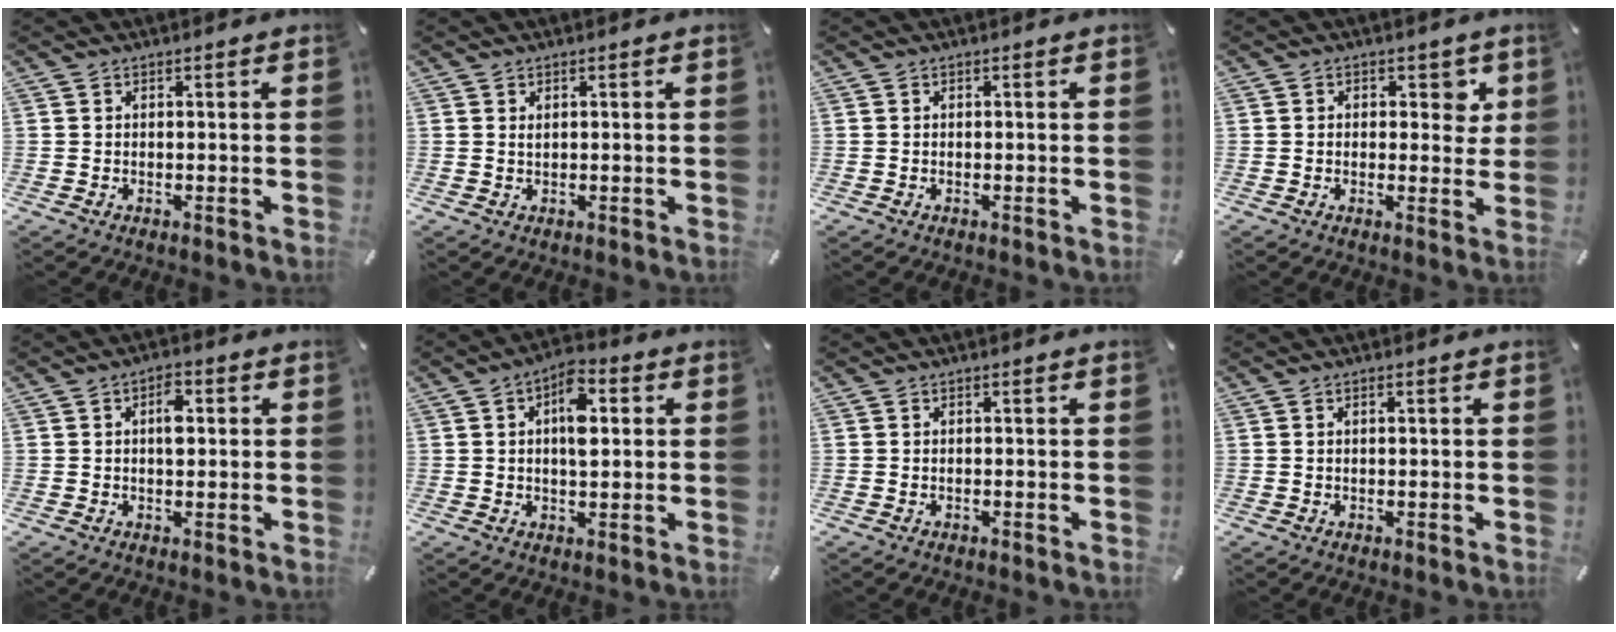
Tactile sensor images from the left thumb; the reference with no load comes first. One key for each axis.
{"total": 0.7, "fx": 0.3, "fy": 0.4, "fz": 0.6, "tx": -0.012, "ty": 0.000, "tz": 0.006}
{"total": 0.0}
{"total": 4.7, "fx": 1.3, "fy": 3.3, "fz": 3.0, "tx": -0.017, "ty": -0.005, "tz": 0.011}
{"total": 4.5, "fx": 0.8, "fy": 2.4, "fz": 3.7, "tx": -0.044, "ty": -0.004, "tz": 0.005}
{"total": 8.6, "fx": 1.9, "fy": 4.4, "fz": 7.1, "tx": -0.098, "ty": -0.002, "tz": 0.027}
{"total": 0.6, "fx": -0.2, "fy": 0.4, "fz": 0.4, "tx": -0.008, "ty": 0.000, "tz": -0.005}
{"total": 0.8, "fx": 0.2, "fy": 0.4, "fz": 0.7, "tx": -0.013, "ty": 0.003, "tz": 0.003}